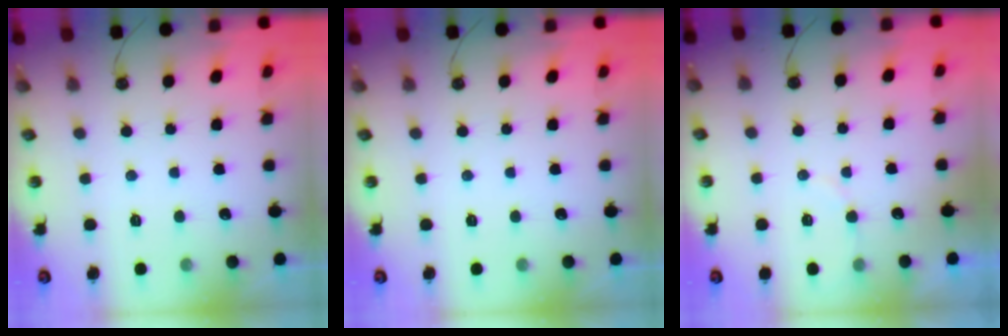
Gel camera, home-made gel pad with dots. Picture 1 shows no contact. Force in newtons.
{"total": 0.0}
{"total": 3.0, "press": 3.0, "slide": 0.2}